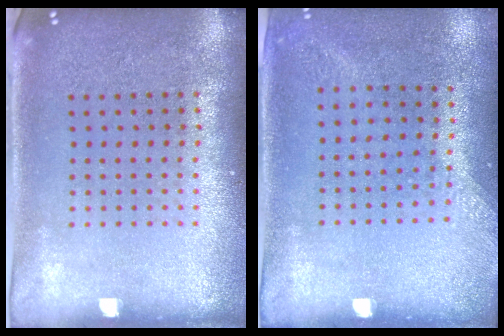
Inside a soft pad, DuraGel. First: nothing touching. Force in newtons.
{"total": 1.3, "press": 1.0, "slide": 0.8}